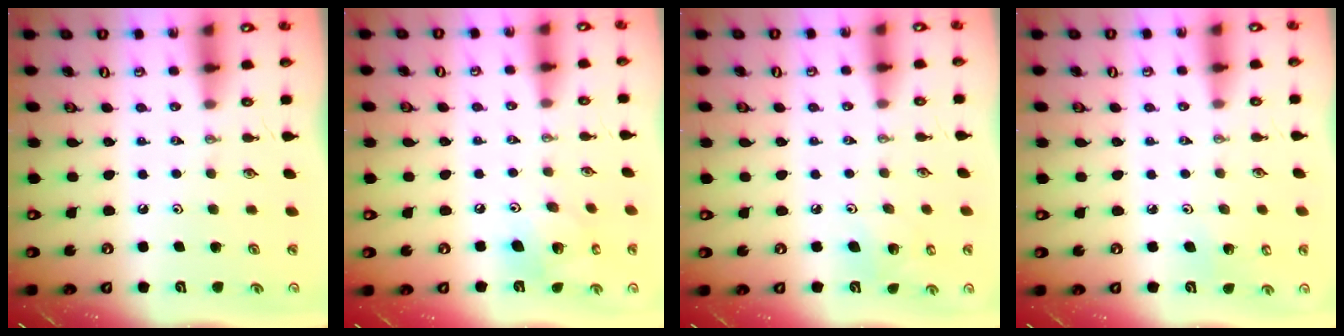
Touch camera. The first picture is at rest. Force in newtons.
{"total": 13.4, "press": 13.0, "slide": 3.0}
{"total": 5.5, "press": 5.2, "slide": 1.5}
{"total": 4.7, "press": 4.4, "slide": 1.7}